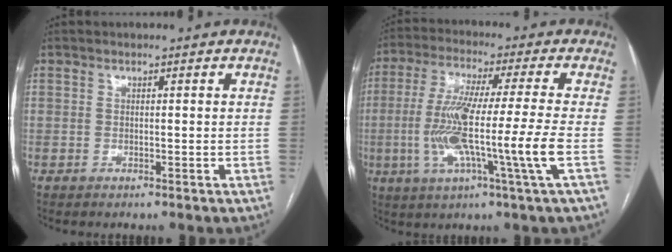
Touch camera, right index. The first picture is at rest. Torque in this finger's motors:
{"motor_torque": [1.94, -0.20, 1.05, 0.21]}